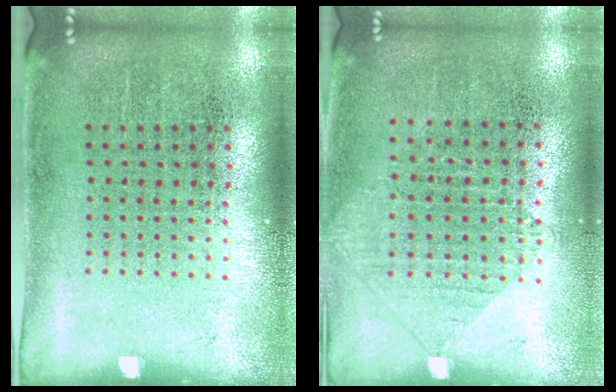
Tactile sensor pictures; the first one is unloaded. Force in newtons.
{"total": 1.0, "press": 0.9, "slide": 0.2}